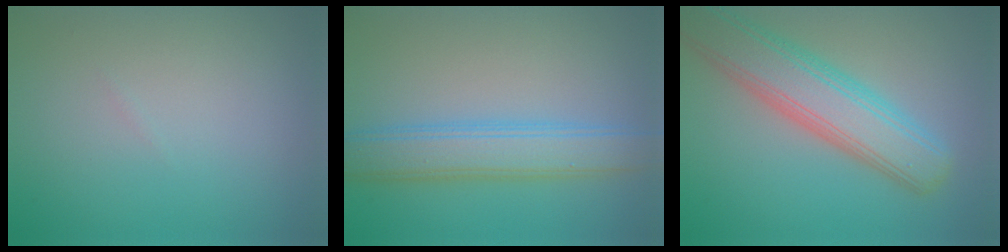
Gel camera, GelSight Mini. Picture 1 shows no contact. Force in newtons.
{"total": 5.2, "press": 5.2, "slide": 0.1}
{"total": 7.8, "press": 7.8, "slide": 0.4}